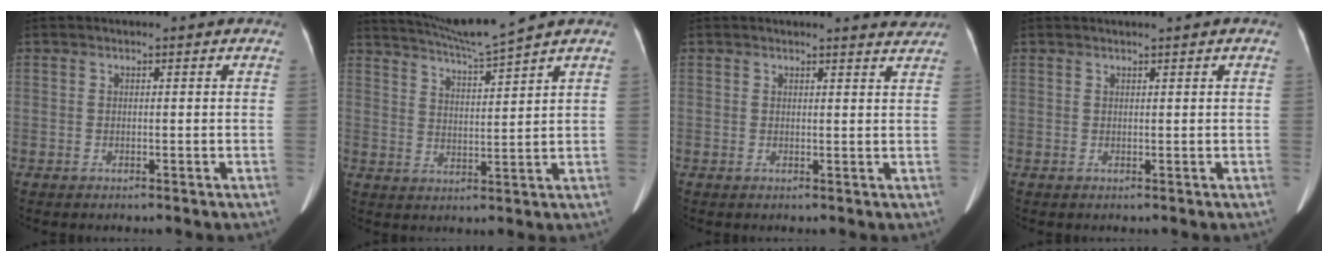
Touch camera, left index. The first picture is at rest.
{"total": 7.3, "force": [6.5, -2.4, 2.3], "torque": [-0.049, -0.011, 0.125]}
{"total": 2.4, "force": [2.4, -0.2, 0.2], "torque": [-0.006, -0.014, 0.016]}
{"total": 0.9, "force": [0.7, -0.2, 0.5], "torque": [-0.009, 0.008, 0.018]}